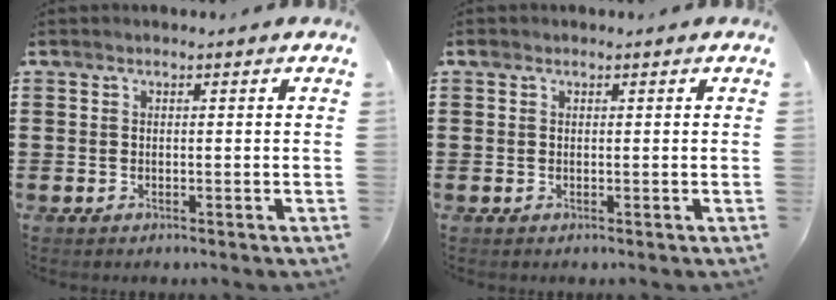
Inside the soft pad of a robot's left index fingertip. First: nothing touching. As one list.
[{"total": 0.5, "force": [0.2, 0.5, 0.2], "torque": [-0.005, 0.004, 0.004]}]